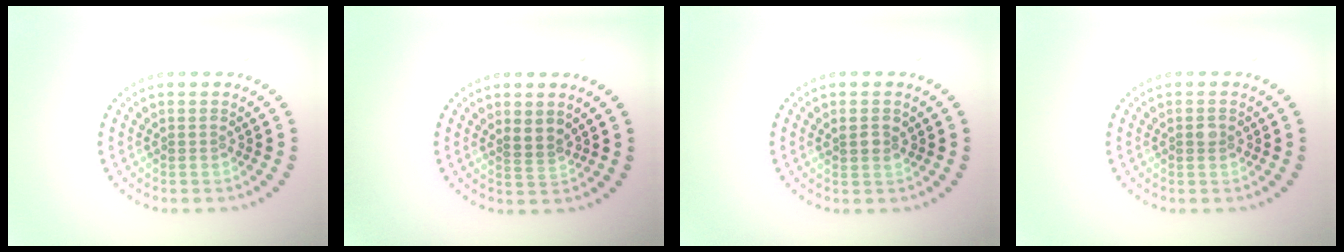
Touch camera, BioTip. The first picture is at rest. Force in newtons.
{"total": 1.2, "press": 0.8, "slide": 0.9}
{"total": 1.5, "press": 1.4, "slide": 0.5}
{"total": 1.0, "press": 1.0, "slide": 0.1}